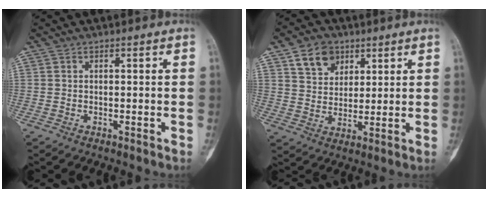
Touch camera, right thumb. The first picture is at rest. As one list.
[{"total": 8.2, "force": [4.4, 6.0, 3.5], "torque": [-0.032, -0.020, 0.079]}]